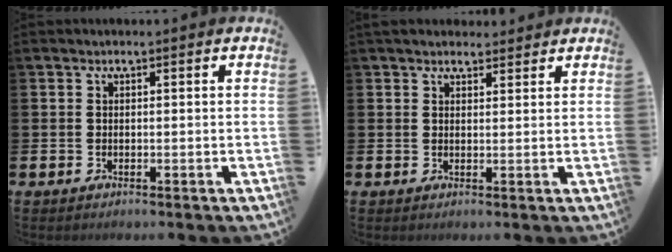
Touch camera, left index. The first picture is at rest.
{"total": 2.5, "force": [2.3, 1.0, 0.2], "torque": [0.001, -0.006, 0.040]}